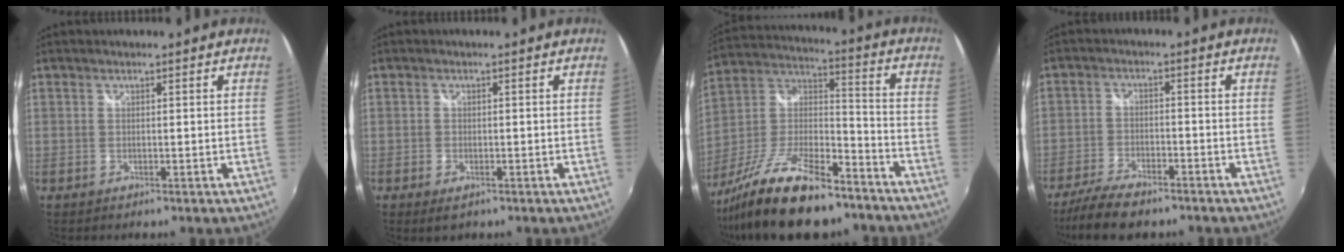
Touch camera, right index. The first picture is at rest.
{"total": 2.3, "force": [-1.4, 1.3, 1.4], "torque": [-0.027, -0.008, -0.022]}
{"total": 21.7, "force": [-15.6, 7.3, 13.2], "torque": [-0.257, -0.010, -0.258]}
{"total": 10.6, "force": [-8.6, 3.2, 5.4], "torque": [-0.131, -0.025, -0.152]}